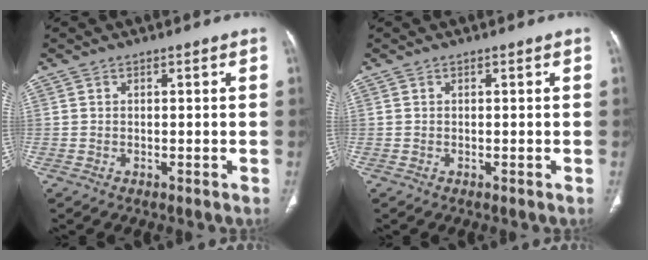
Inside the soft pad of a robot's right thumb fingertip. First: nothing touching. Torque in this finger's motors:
{"motor_torque": [0.00, 0.00, 0.00, 0.00, 0.00]}